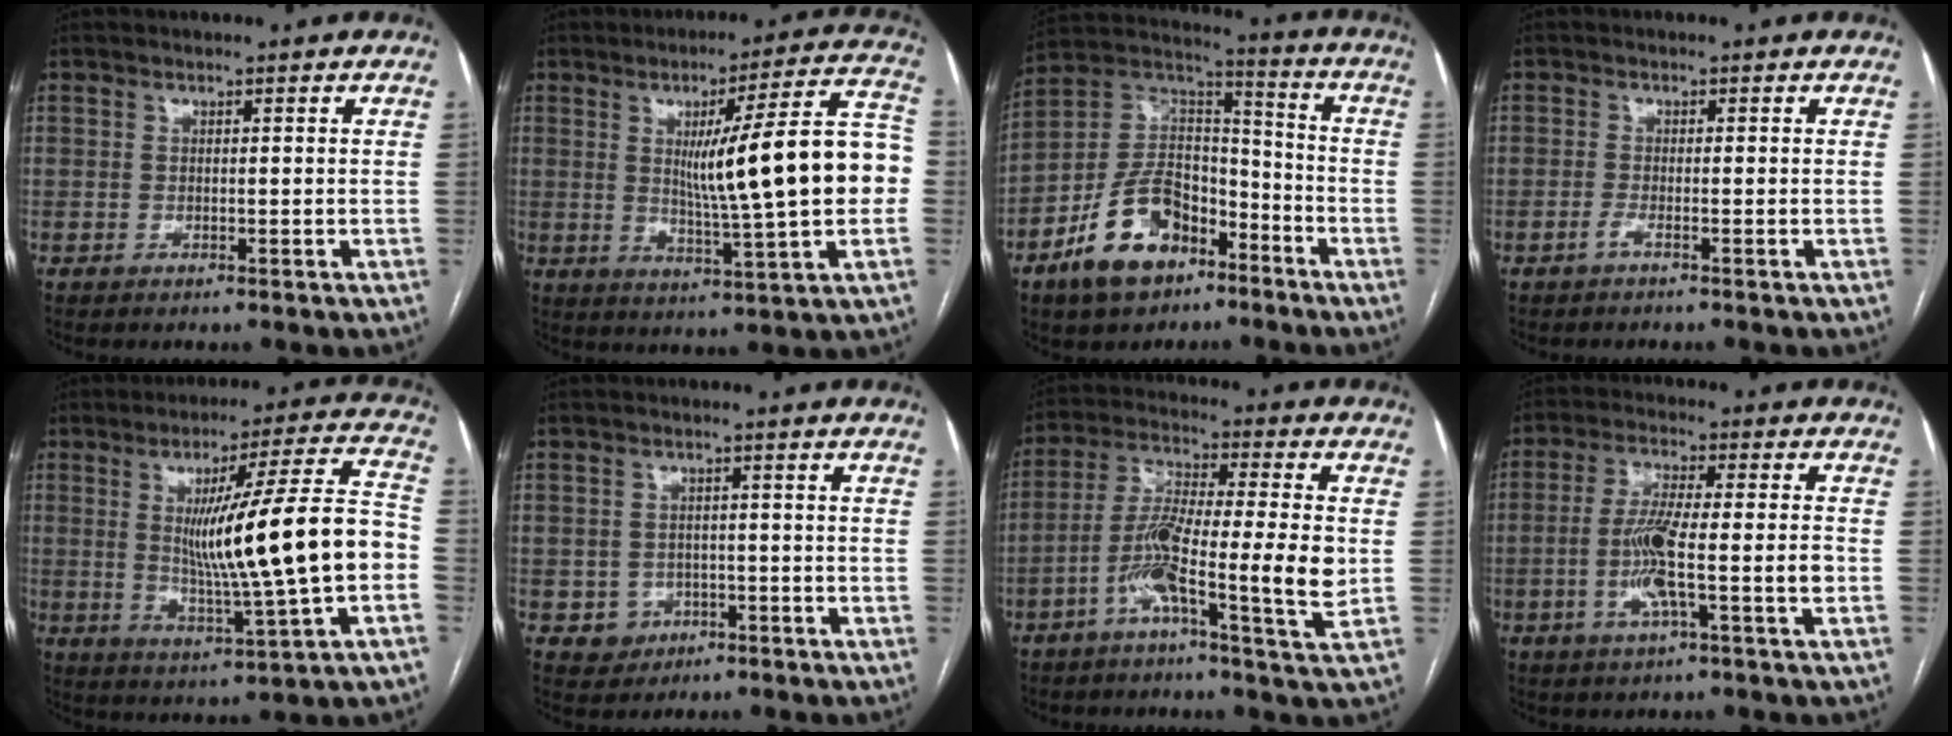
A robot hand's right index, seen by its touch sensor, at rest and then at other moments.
{"total": 17.9, "force": [0.6, 0.6, 17.8], "torque": [-0.251, 0.017, 0.010]}
{"total": 14.9, "force": [-8.4, 8.5, 8.9], "torque": [-0.179, 0.022, -0.148]}
{"total": 1.0, "force": [-0.7, -0.2, 0.6], "torque": [-0.011, 0.000, -0.016]}
{"total": 18.6, "force": [-1.0, 0.1, 18.5], "torque": [-0.292, 0.006, -0.012]}
{"total": 3.6, "force": [-1.3, 3.3, 0.4], "torque": [0.002, 0.011, -0.011]}
{"total": 12.8, "force": [-3.2, 0.6, 12.4], "torque": [-0.233, 0.000, -0.067]}
{"total": 9.0, "force": [-2.3, 0.4, 8.7], "torque": [-0.169, 0.004, -0.044]}